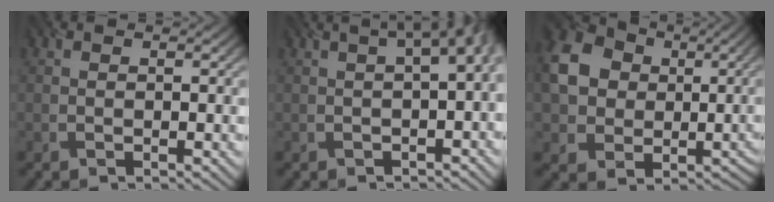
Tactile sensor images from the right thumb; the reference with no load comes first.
{"total": 5.6, "force": [0.5, 2.2, 5.1], "torque": [-0.049, 0.015, 0.010]}
{"total": 11.3, "force": [0.9, 9.7, 5.6], "torque": [-0.147, -0.008, 0.017]}